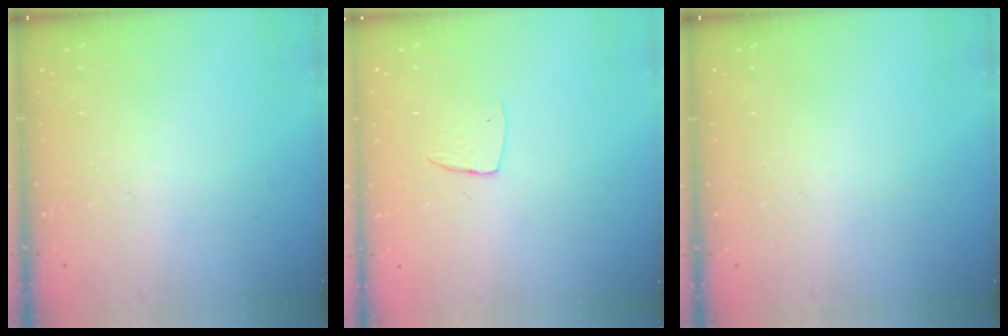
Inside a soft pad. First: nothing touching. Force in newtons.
{"total": 4.8, "press": 4.8, "slide": 0.4}
{"total": 0.0}